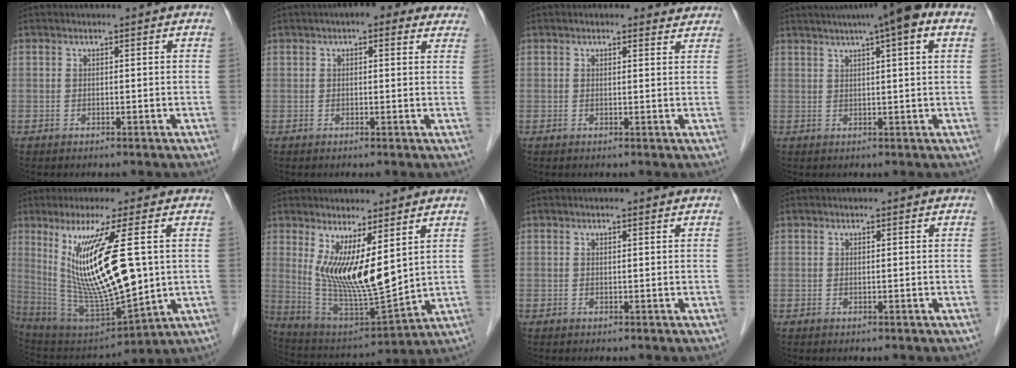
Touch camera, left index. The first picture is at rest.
{"total": 6.0, "force": [3.9, 2.2, 3.9], "torque": [-0.036, 0.029, 0.044]}
{"total": 2.3, "force": [2.1, 0.9, 0.4], "torque": [-0.001, -0.001, 0.012]}
{"total": 10.6, "force": [6.4, 0.8, 8.4], "torque": [-0.124, 0.037, 0.082]}
{"total": 17.2, "force": [3.1, 2.3, 16.8], "torque": [-0.323, -0.021, 0.070]}
{"total": 12.0, "force": [3.9, 2.3, 11.1], "torque": [-0.214, -0.027, 0.087]}
{"total": 0.0}
{"total": 0.0}